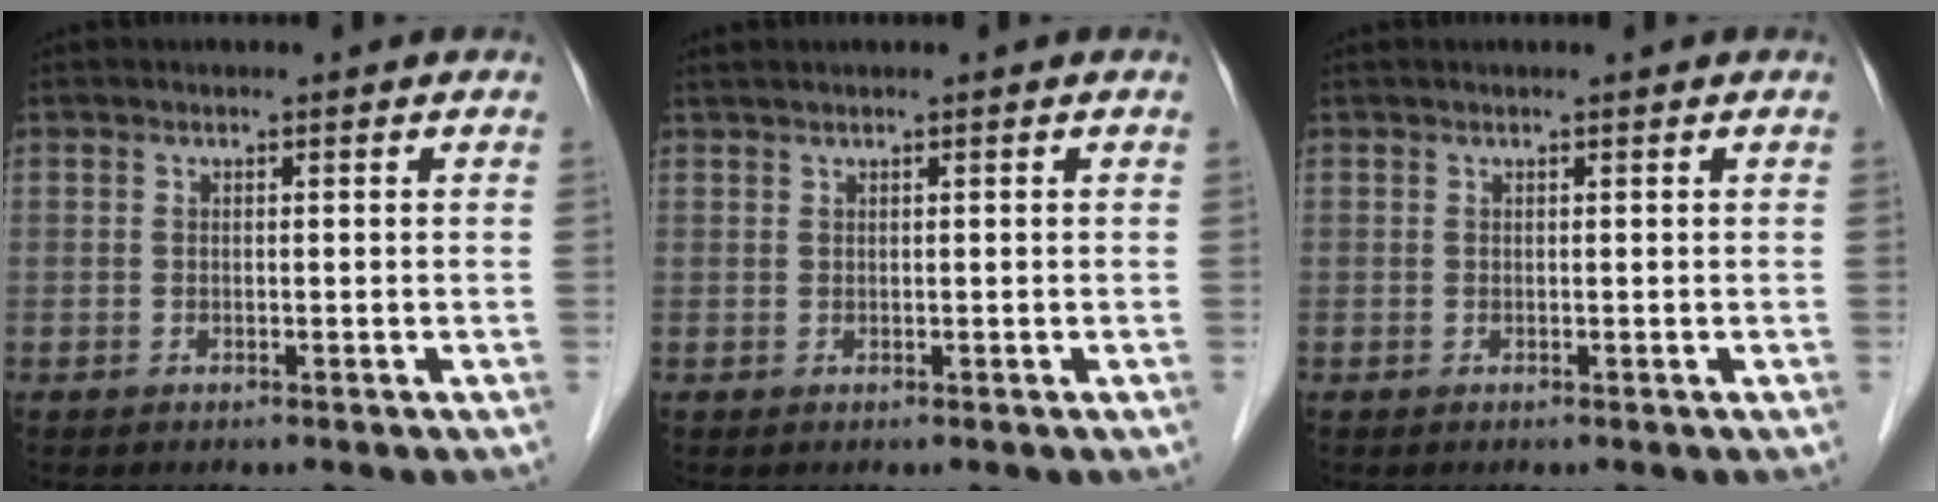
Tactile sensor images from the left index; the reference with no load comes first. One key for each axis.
{"total": 1.4, "fx": 1.1, "fy": -0.1, "fz": 0.9, "tx": -0.021, "ty": 0.017, "tz": 0.026}
{"total": 1.5, "fx": 1.2, "fy": 0.2, "fz": 0.9, "tx": -0.012, "ty": 0.031, "tz": 0.021}